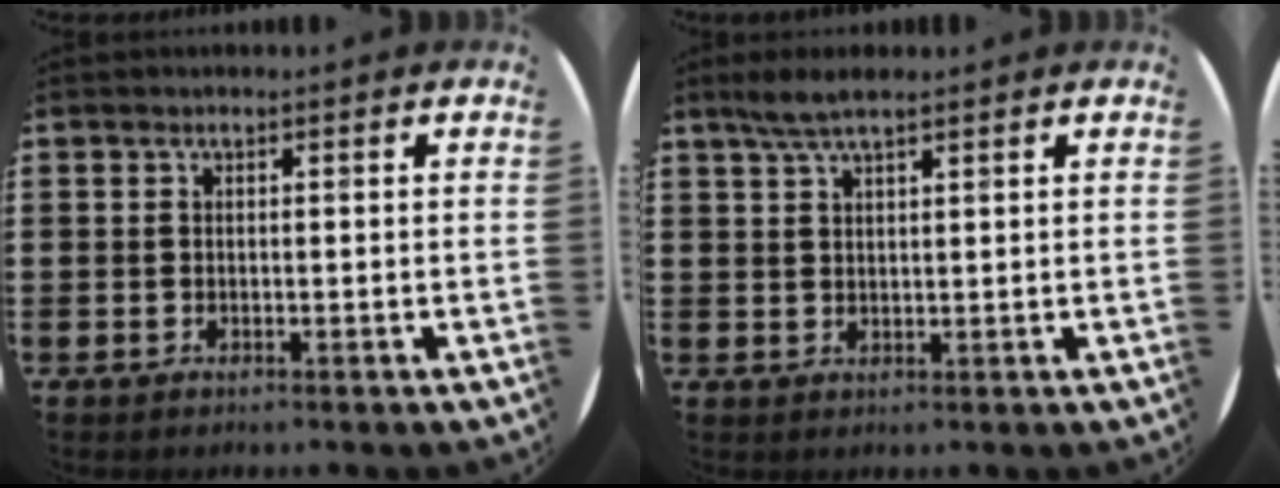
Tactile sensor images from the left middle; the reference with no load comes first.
{"total": 3.3, "force": [2.5, 0.4, 2.1], "torque": [-0.045, 0.004, 0.044]}